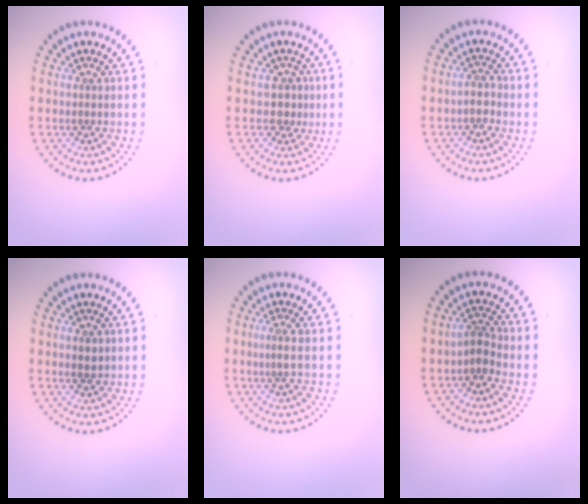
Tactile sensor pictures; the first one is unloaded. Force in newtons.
{"total": 1.7, "press": 1.3, "slide": 1.1}
{"total": 1.3, "press": 1.2, "slide": 0.6}
{"total": 1.2, "press": 1.2, "slide": 0.2}
{"total": 0.9, "press": 0.3, "slide": 0.8}
{"total": 1.7, "press": 1.3, "slide": 1.1}